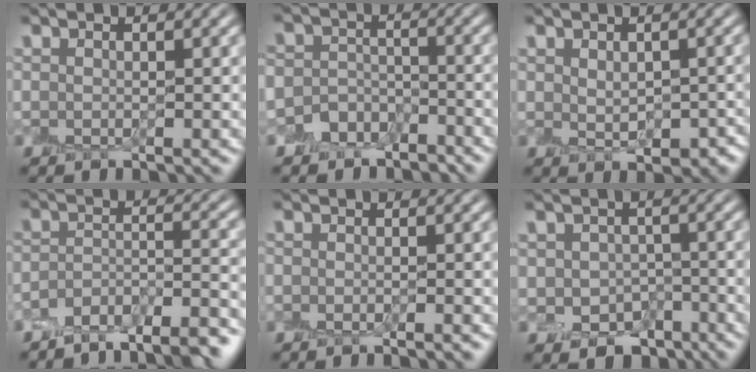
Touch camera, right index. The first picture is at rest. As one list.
[{"total": 4.1, "force": [-3.2, 2.5, 0.4], "torque": [0.005, 0.002, -0.062]}, {"total": 3.3, "force": [0.2, 2.1, 2.5], "torque": [-0.035, 0.000, 0.017]}, {"total": 6.9, "force": [-6.2, 1.4, 2.7], "torque": [-0.039, 0.002, -0.099]}, {"total": 0.8, "force": [-0.7, -0.2, -0.1], "torque": [0.008, 0.003, -0.012]}, {"total": 4.5, "force": [-2.0, 3.4, 2.2], "torque": [-0.037, -0.011, -0.029]}]